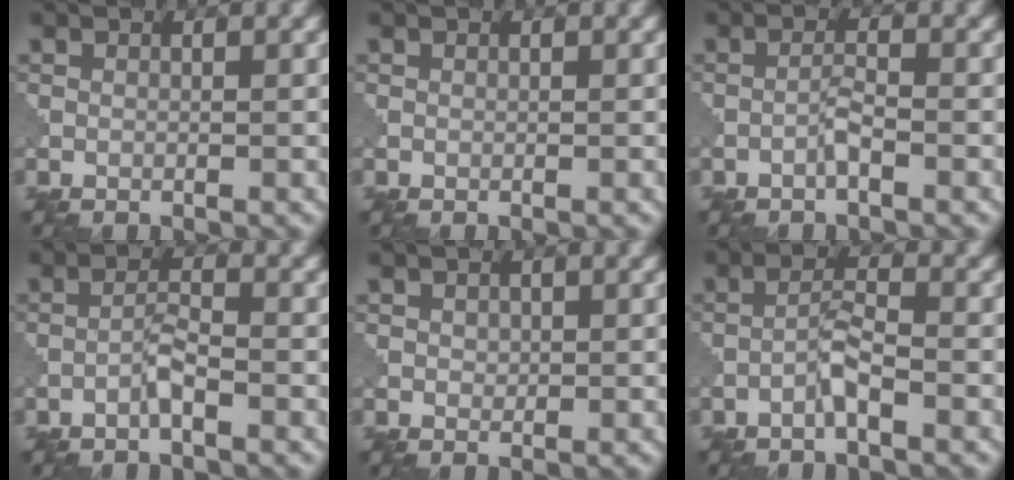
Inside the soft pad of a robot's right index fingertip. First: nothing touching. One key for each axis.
{"total": 0.0}
{"total": 1.4, "fx": -0.9, "fy": 0.1, "fz": 1.1, "tx": -0.022, "ty": 0.007, "tz": -0.020}
{"total": 1.8, "fx": -1.1, "fy": 0.2, "fz": 1.4, "tx": -0.028, "ty": 0.008, "tz": -0.026}
{"total": 0.6, "fx": 0.2, "fy": 0.6, "fz": 0.3, "tx": -0.006, "ty": -0.001, "tz": 0.003}
{"total": 2.3, "fx": -1.4, "fy": 0.2, "fz": 1.8, "tx": -0.036, "ty": 0.010, "tz": -0.032}